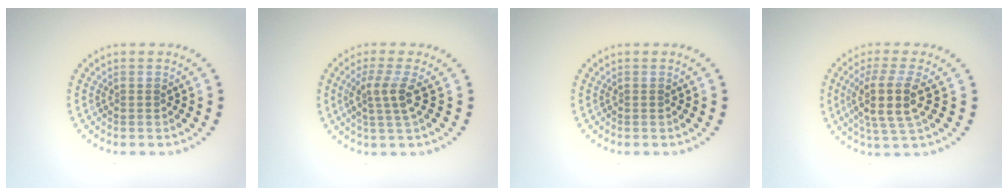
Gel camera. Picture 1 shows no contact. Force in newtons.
{"total": 2.7, "press": 2.0, "slide": 1.8}
{"total": 0.0}
{"total": 4.2, "press": 3.5, "slide": 2.3}